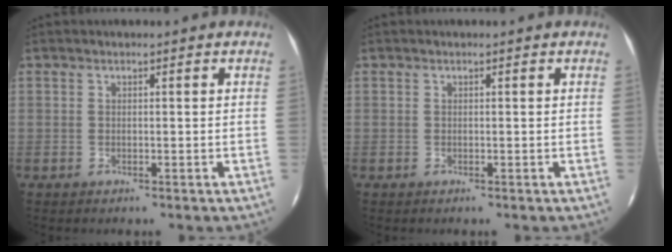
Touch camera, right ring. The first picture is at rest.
{"total": 0.0}